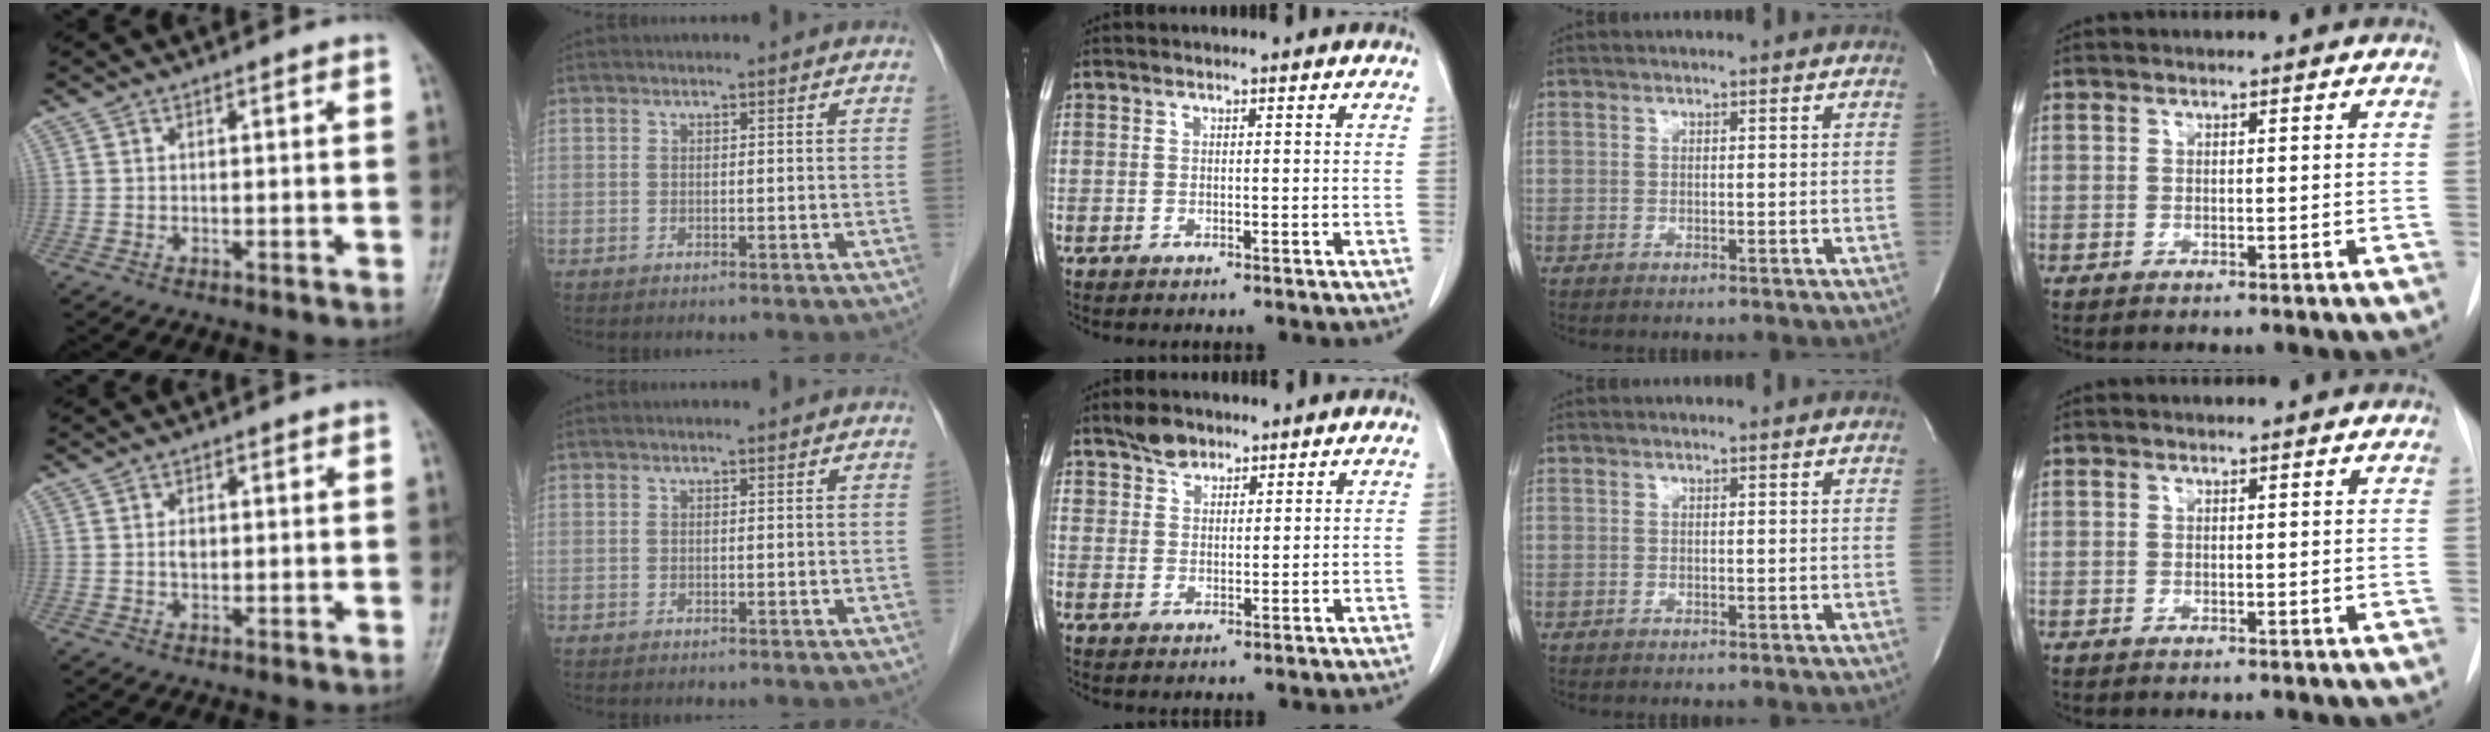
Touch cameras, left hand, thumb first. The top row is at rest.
{"thumb": {"total": 1.9, "force": [0.1, 1.4, 1.3], "torque": [-0.017, 0.001, 0.002]}, "middle": {"total": 3.3, "force": [2.8, 1.7, 0.9], "torque": [-0.017, 0.004, 0.051]}}